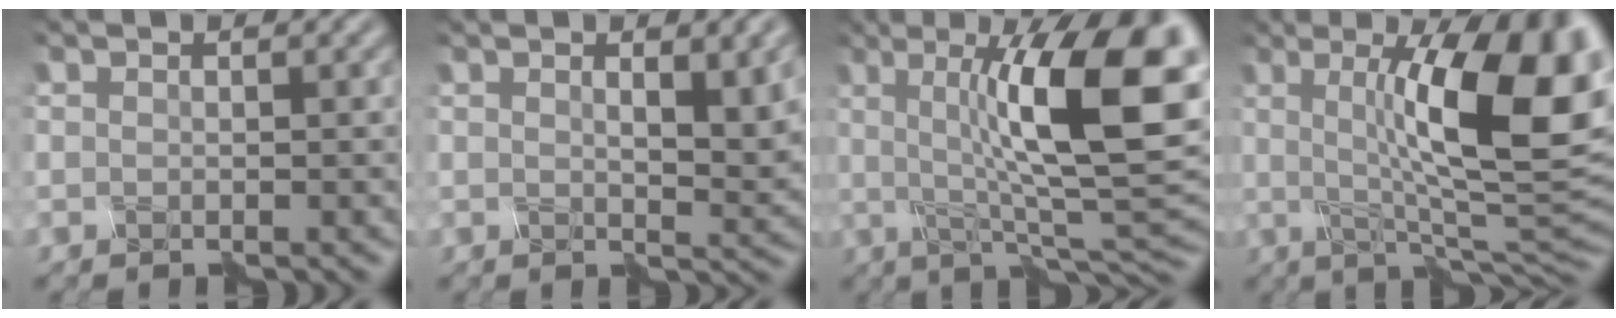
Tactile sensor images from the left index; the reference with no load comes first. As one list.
[{"total": 4.2, "force": [1.5, 0.7, 3.9], "torque": [-0.054, -0.001, 0.025]}, {"total": 13.0, "force": [1.3, 2.4, 12.7], "torque": [-0.174, 0.015, 0.016]}, {"total": 12.8, "force": [1.3, 2.5, 12.5], "torque": [-0.160, 0.009, 0.017]}]